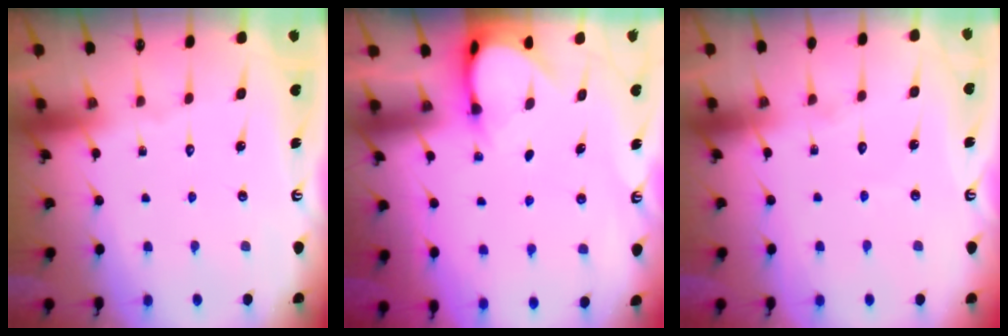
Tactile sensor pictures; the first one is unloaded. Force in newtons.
{"total": 3.8, "press": 3.8, "slide": 0.3}
{"total": 2.3, "press": 2.3, "slide": 0.2}